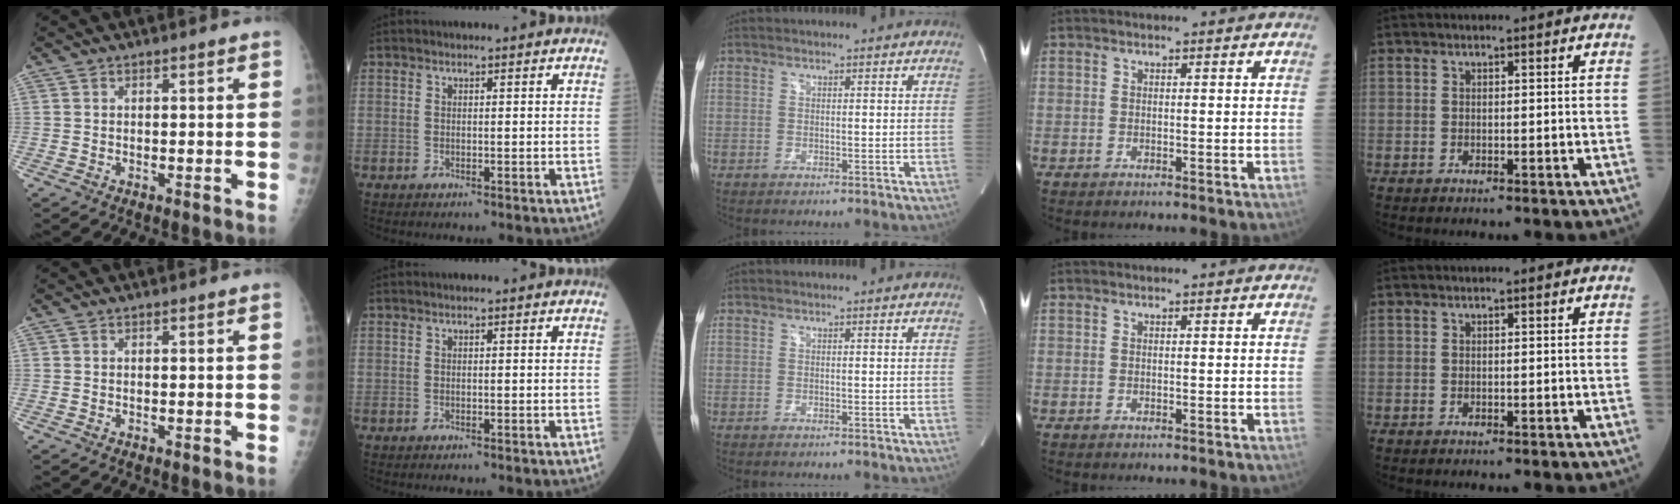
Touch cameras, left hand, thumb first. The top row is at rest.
{}